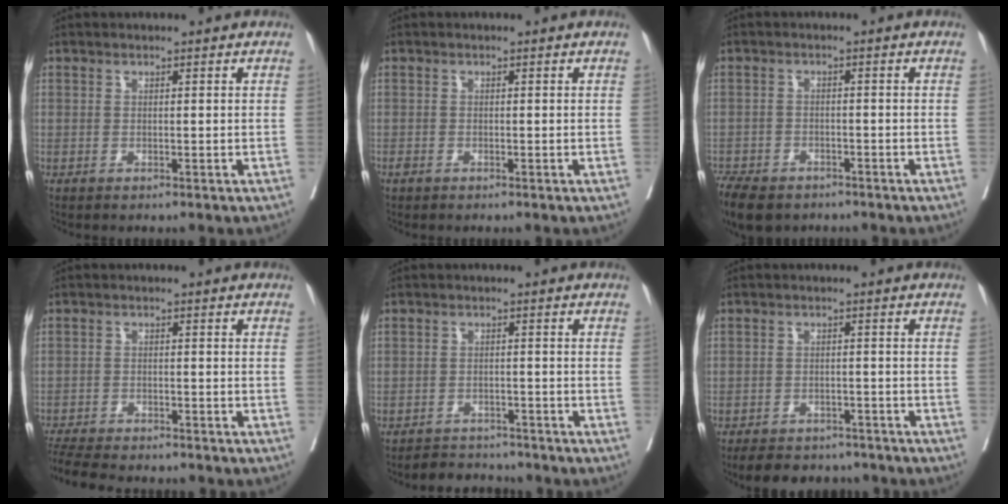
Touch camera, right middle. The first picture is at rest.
{"total": 0.5, "force": [-0.4, 0.3, 0.2], "torque": [-0.008, -0.001, -0.010]}
{"total": 9.8, "force": [-7.4, 4.8, 4.3], "torque": [-0.089, -0.012, -0.113]}
{"total": 10.4, "force": [-9.4, 1.7, 4.1], "torque": [-0.074, -0.016, -0.145]}
{"total": 4.0, "force": [-3.8, 1.3, -0.5], "torque": [0.006, -0.002, -0.060]}
{"total": 8.5, "force": [-7.4, 3.7, 2.0], "torque": [-0.028, -0.002, -0.095]}